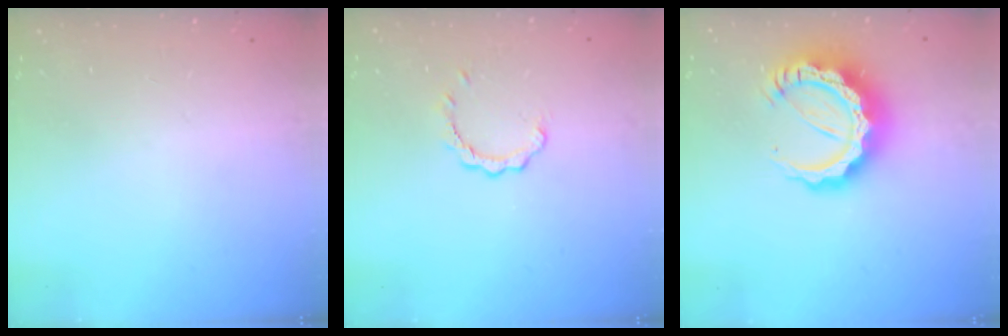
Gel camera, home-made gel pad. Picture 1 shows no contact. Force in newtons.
{"total": 2.6, "press": 2.6, "slide": 0.3}
{"total": 13.3, "press": 13.2, "slide": 1.2}